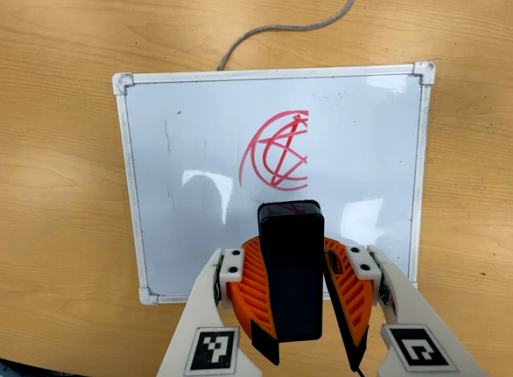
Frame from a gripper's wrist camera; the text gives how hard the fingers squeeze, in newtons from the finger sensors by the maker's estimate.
{"total": 11.7, "left": 11.6, "right": 11.9}